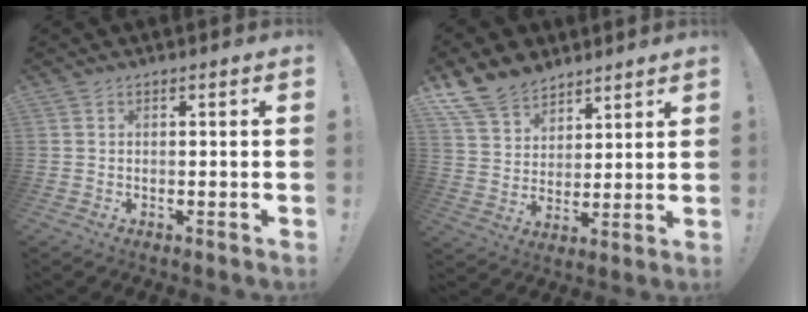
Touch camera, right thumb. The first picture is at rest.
{"total": 13.0, "force": [9.9, 7.7, 3.5], "torque": [-0.073, -0.069, 0.194]}